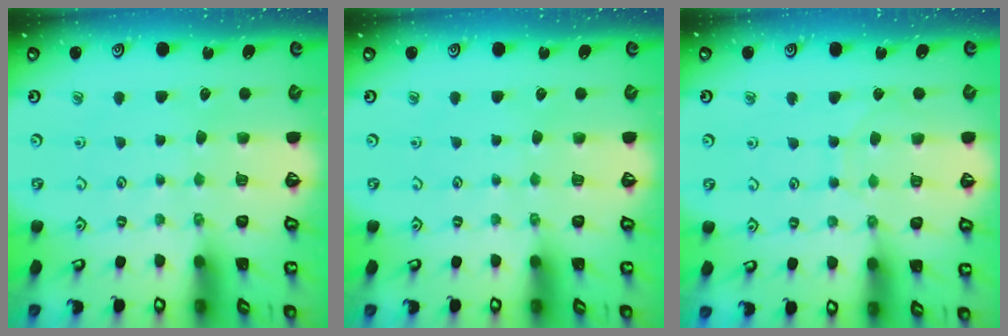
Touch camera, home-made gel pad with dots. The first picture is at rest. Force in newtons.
{"total": 0.0}
{"total": 5.5, "press": 5.5, "slide": 0.6}